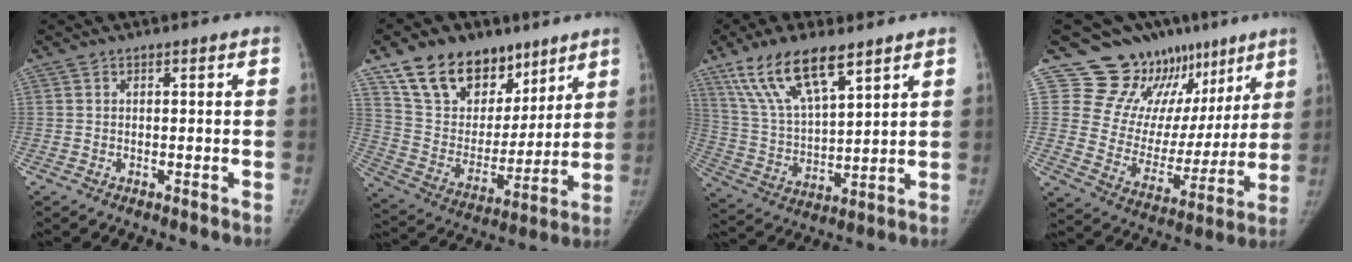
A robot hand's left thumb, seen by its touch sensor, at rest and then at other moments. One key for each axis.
{"total": 20.7, "fx": 13.5, "fy": 12.9, "fz": 8.9, "tx": -0.106, "ty": -0.050, "tz": 0.243}
{"total": 15.9, "fx": 10.0, "fy": 5.4, "fz": 11.1, "tx": -0.193, "ty": -0.033, "tz": 0.199}
{"total": 20.5, "fx": 13.0, "fy": 13.0, "fz": 9.0, "tx": -0.068, "ty": -0.059, "tz": 0.199}